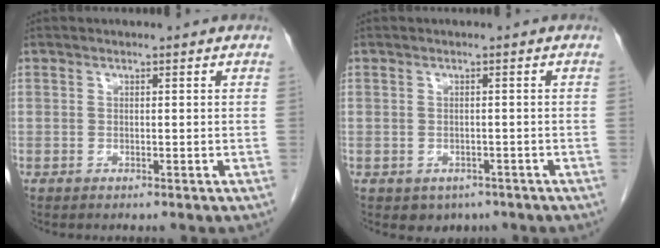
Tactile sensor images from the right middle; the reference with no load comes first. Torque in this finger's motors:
{"motor_torque": [0.03, -0.01, 0.00, -0.01]}